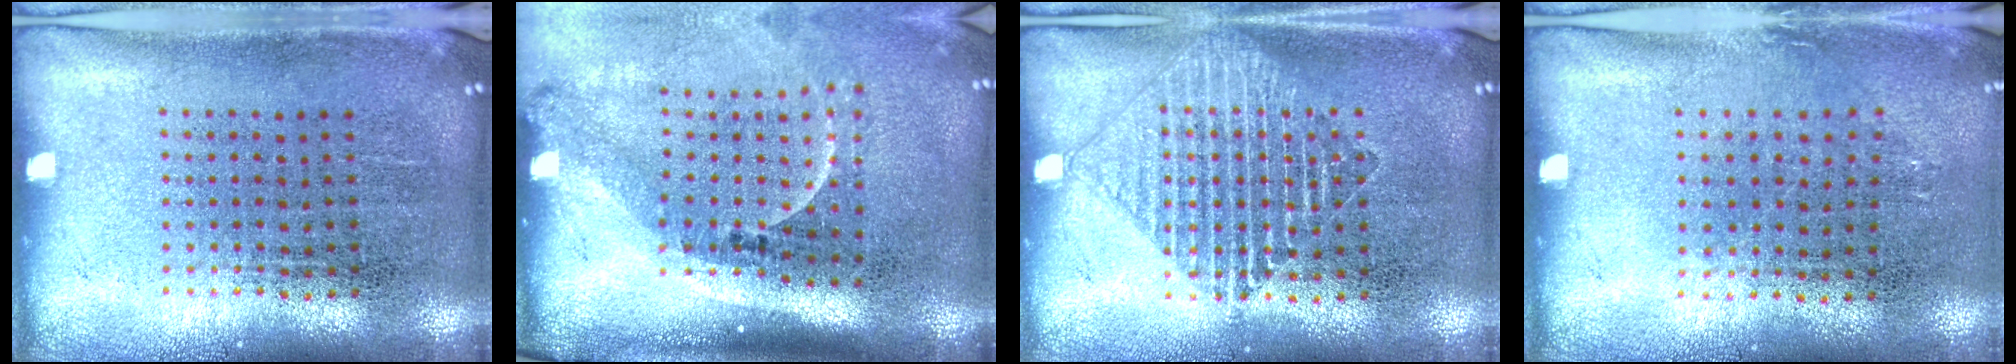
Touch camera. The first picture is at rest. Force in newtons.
{"total": 2.3, "press": 1.5, "slide": 1.7}
{"total": 1.3, "press": 1.3, "slide": 0.2}
{"total": 0.8, "press": 0.6, "slide": 0.5}